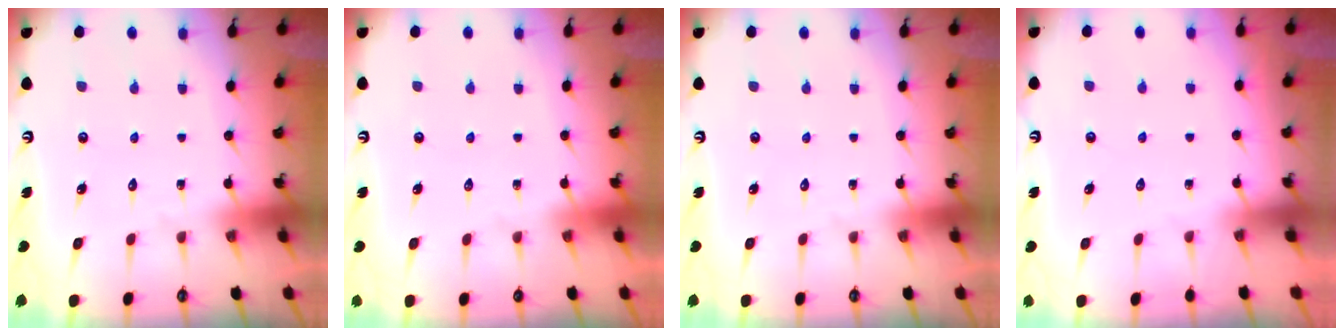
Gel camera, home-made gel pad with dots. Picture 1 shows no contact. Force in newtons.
{"total": 0.6, "press": 0.5, "slide": 0.2}
{"total": 0.0}
{"total": 0.0}